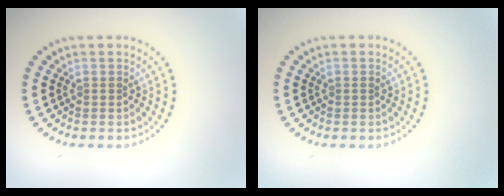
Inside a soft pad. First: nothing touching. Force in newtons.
{"total": 0.0}